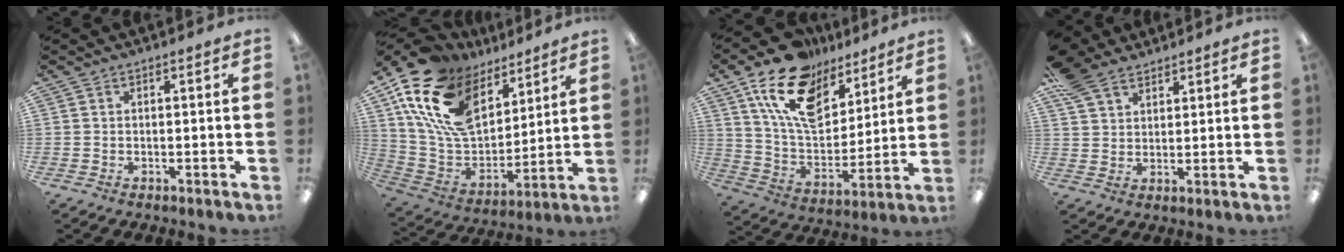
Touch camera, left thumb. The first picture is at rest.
{"total": 20.8, "force": [11.0, 12.9, 12.1], "torque": [-0.244, -0.052, 0.204]}
{"total": 19.0, "force": [12.0, 10.8, 10.0], "torque": [-0.193, -0.053, 0.221]}
{"total": 9.1, "force": [6.7, 5.1, 3.4], "torque": [-0.083, -0.020, 0.132]}